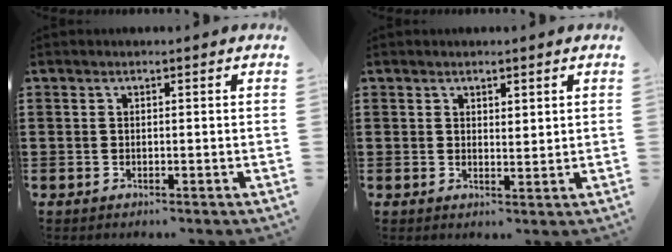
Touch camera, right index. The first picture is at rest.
{"total": 1.5, "force": [1.4, 0.6, 0.2], "torque": [-0.006, 0.004, 0.027]}